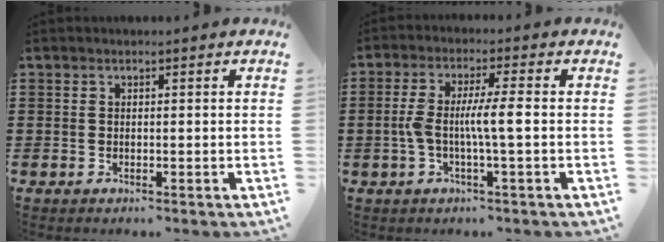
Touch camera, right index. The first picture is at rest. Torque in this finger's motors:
{"motor_torque": [0.47, -0.18, 0.27, 0.09]}